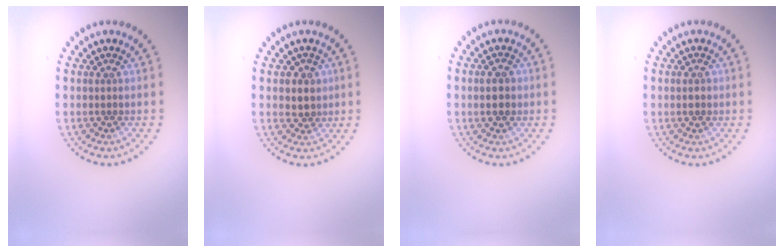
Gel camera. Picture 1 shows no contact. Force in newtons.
{"total": 2.5, "press": 2.3, "slide": 1.0}
{"total": 2.2, "press": 2.1, "slide": 0.3}
{"total": 1.3, "press": 1.3, "slide": 0.2}